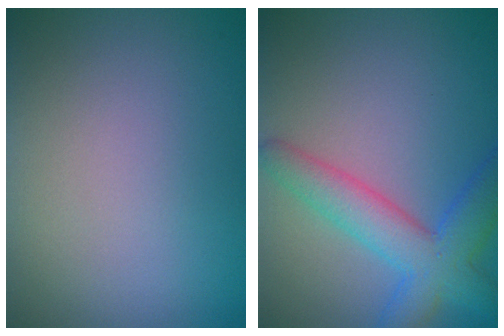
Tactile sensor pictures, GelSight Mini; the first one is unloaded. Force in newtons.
{"total": 5.6, "press": 5.6, "slide": 0.2}